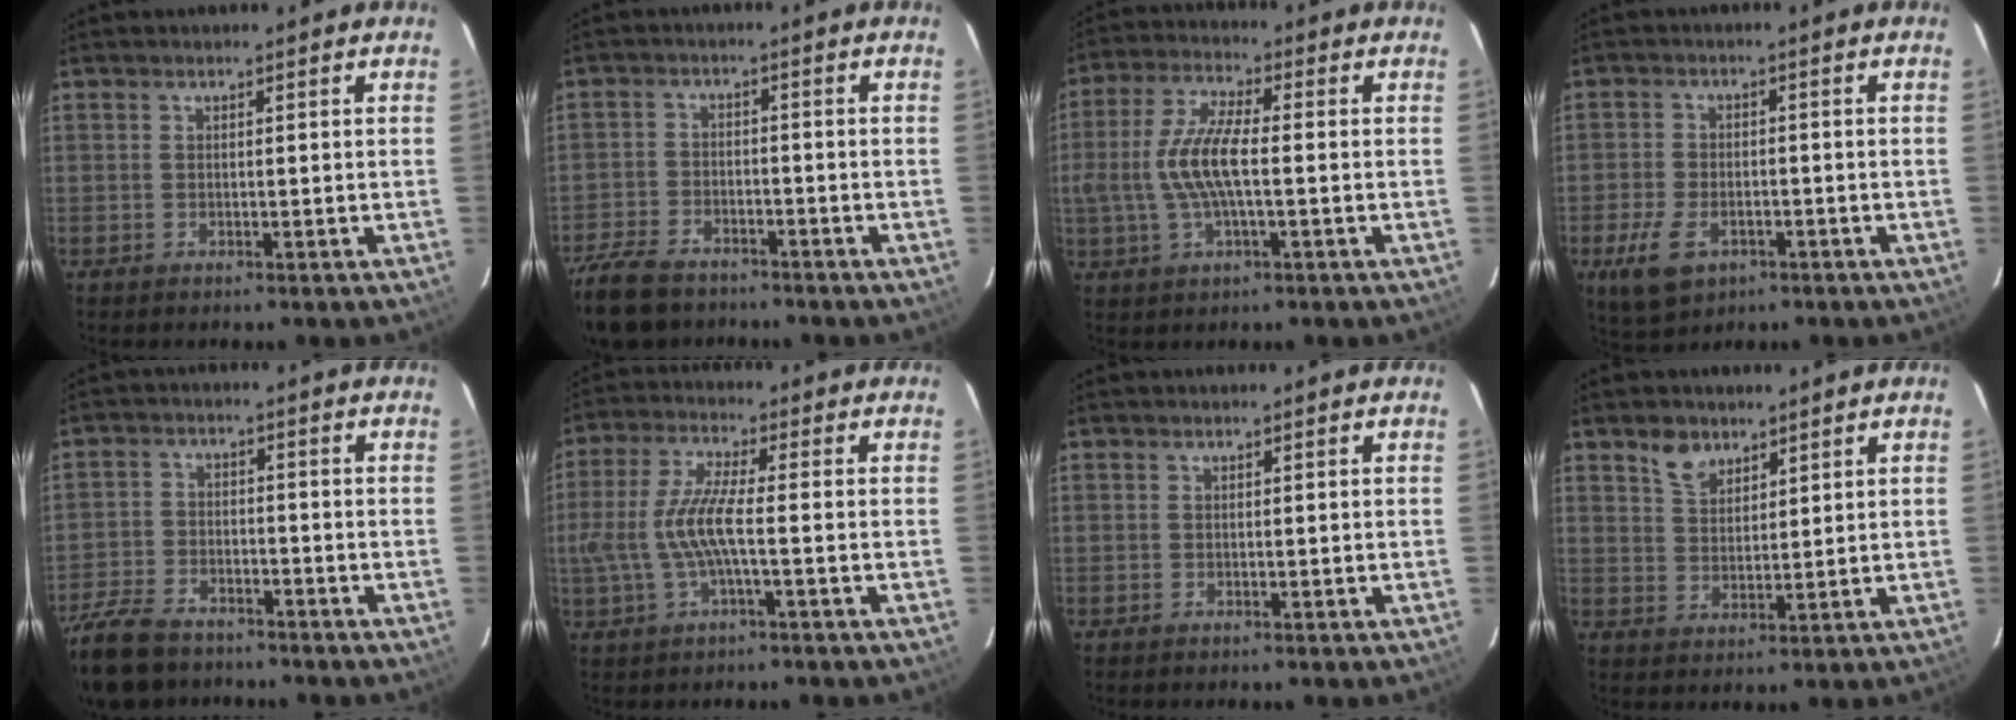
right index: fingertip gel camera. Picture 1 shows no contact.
{"total": 11.5, "force": [-8.8, 5.8, 4.6], "torque": [-0.133, -0.005, -0.159]}
{"total": 10.2, "force": [-1.0, 3.1, 9.7], "torque": [-0.201, 0.004, -0.018]}
{"total": 8.8, "force": [-4.3, 5.3, 5.5], "torque": [-0.135, -0.011, -0.073]}
{"total": 12.9, "force": [-9.9, 6.3, 5.2], "torque": [-0.147, -0.005, -0.181]}
{"total": 9.2, "force": [-1.7, 1.5, 8.9], "torque": [-0.193, -0.001, -0.026]}
{"total": 0.0}
{"total": 4.9, "force": [3.5, 2.9, 2.0], "torque": [-0.027, 0.006, 0.066]}